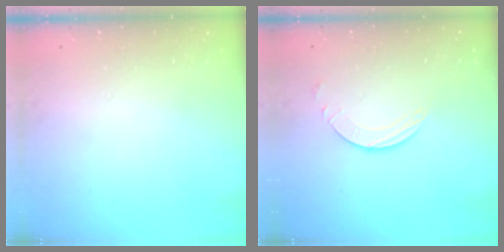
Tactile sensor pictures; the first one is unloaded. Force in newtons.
{"total": 2.0, "press": 1.9, "slide": 0.3}